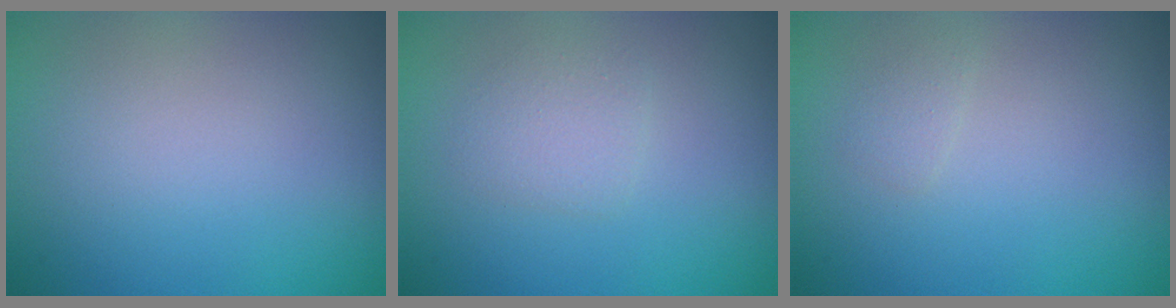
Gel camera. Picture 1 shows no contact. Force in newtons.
{"total": 1.6, "press": 1.6, "slide": 0.1}
{"total": 0.6, "press": 0.6, "slide": 0.0}